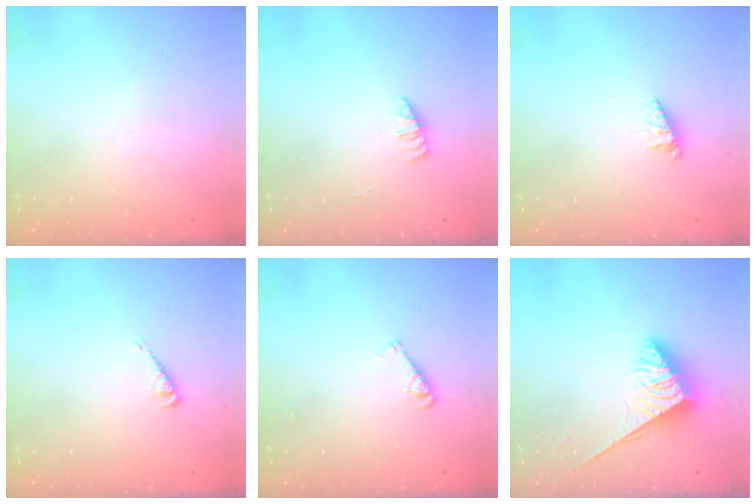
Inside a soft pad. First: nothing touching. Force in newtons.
{"total": 1.3, "press": 1.3, "slide": 0.2}
{"total": 2.0, "press": 2.0, "slide": 0.3}
{"total": 3.7, "press": 3.7, "slide": 0.5}
{"total": 4.2, "press": 4.2, "slide": 0.4}
{"total": 3.8, "press": 3.7, "slide": 0.6}